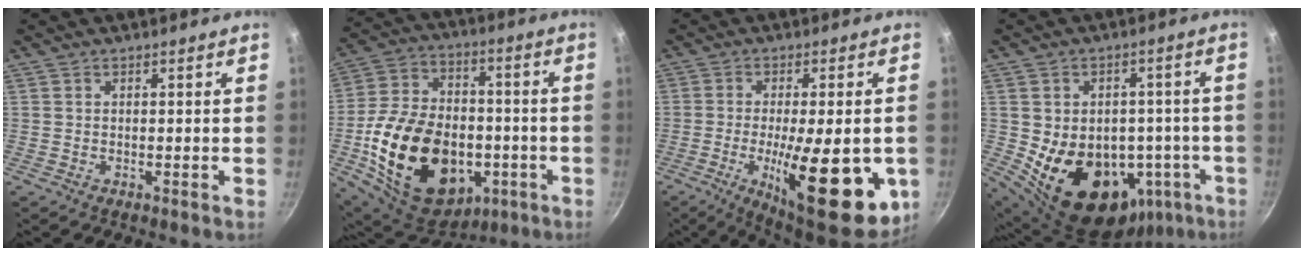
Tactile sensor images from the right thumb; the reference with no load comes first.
{"total": 28.4, "force": [-6.5, 19.0, 20.0], "torque": [-0.333, 0.034, -0.088]}
{"total": 21.5, "force": [-5.6, 7.1, 19.5], "torque": [-0.255, -0.004, -0.069]}
{"total": 21.6, "force": [-5.4, 16.0, 13.4], "torque": [-0.178, 0.019, -0.049]}